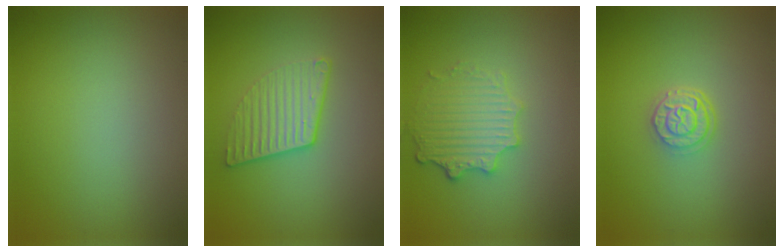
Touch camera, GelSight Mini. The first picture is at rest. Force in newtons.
{"total": 3.2, "press": 2.9, "slide": 1.5}
{"total": 4.1, "press": 3.3, "slide": 2.4}
{"total": 2.7, "press": 2.2, "slide": 1.5}